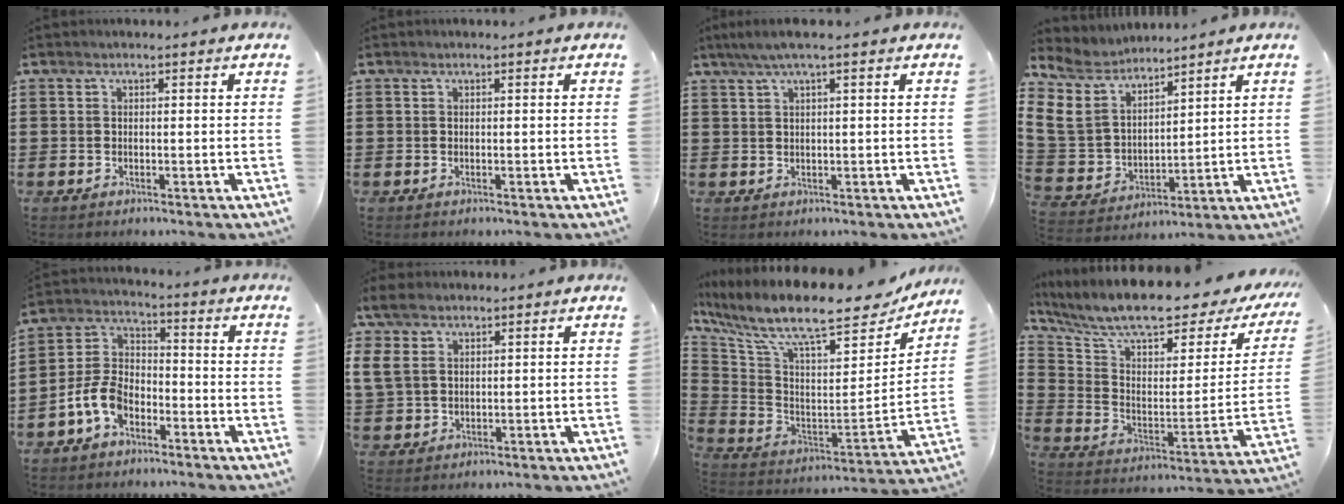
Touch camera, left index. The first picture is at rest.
{"total": 0.0}
{"total": 2.6, "force": [1.2, 0.0, 2.3], "torque": [-0.044, 0.001, 0.021]}
{"total": 8.1, "force": [5.8, 5.1, 2.6], "torque": [-0.099, -0.029, 0.105]}
{"total": 7.4, "force": [-4.1, 4.3, 4.3], "torque": [-0.123, 0.004, -0.089]}
{"total": 5.5, "force": [2.8, 3.8, 2.8], "torque": [-0.084, 0.010, 0.051]}
{"total": 11.8, "force": [9.1, 2.5, 7.0], "torque": [-0.163, -0.067, 0.152]}
{"total": 9.8, "force": [7.7, 1.6, 5.8], "torque": [-0.137, -0.055, 0.128]}